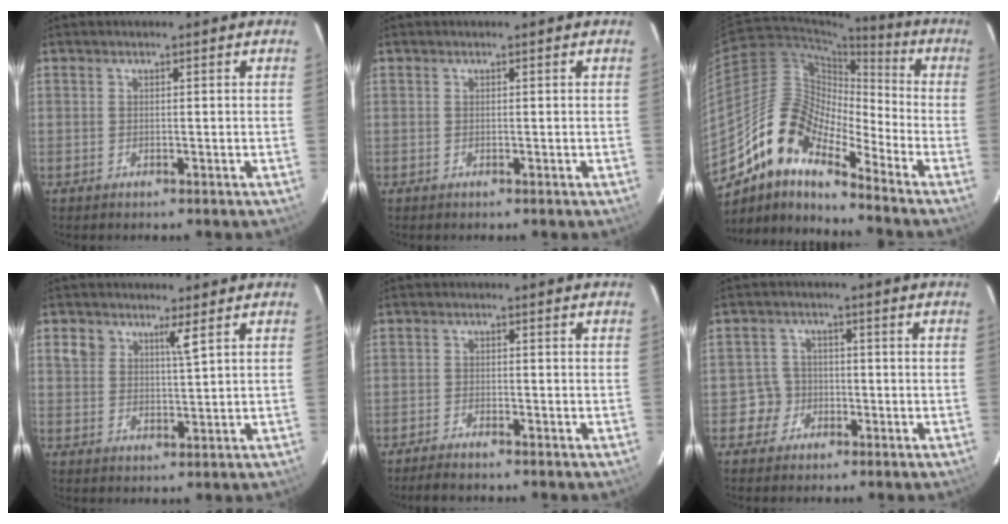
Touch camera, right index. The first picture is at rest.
{"total": 0.0}
{"total": 15.4, "force": [-11.6, 5.5, 8.7], "torque": [-0.139, 0.005, -0.235]}
{"total": 3.9, "force": [2.3, 1.9, 2.5], "torque": [-0.039, 0.002, 0.042]}
{"total": 3.3, "force": [-3.0, 0.3, 1.3], "torque": [-0.039, -0.009, -0.055]}
{"total": 4.1, "force": [-1.4, 3.8, -0.4], "torque": [0.012, 0.020, -0.025]}